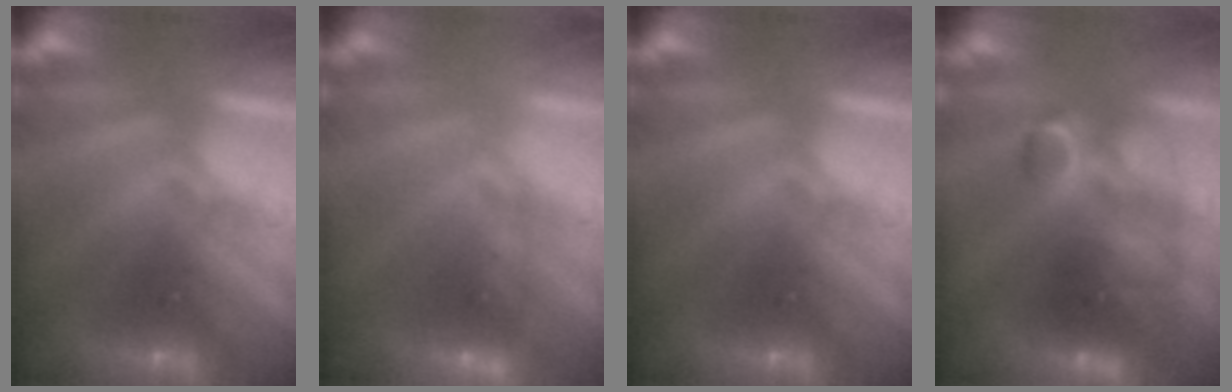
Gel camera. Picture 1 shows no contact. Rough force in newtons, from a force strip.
{"total": 4.4}
{"total": 0.0}
{"total": 7.6}